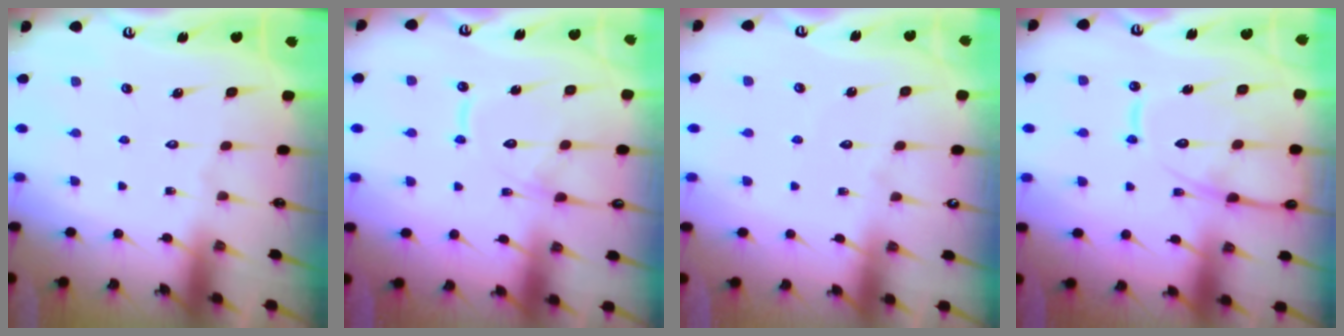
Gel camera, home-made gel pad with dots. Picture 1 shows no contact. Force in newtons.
{"total": 12.7, "press": 12.7, "slide": 1.3}
{"total": 2.4, "press": 2.4, "slide": 0.2}
{"total": 14.4, "press": 14.4, "slide": 1.4}